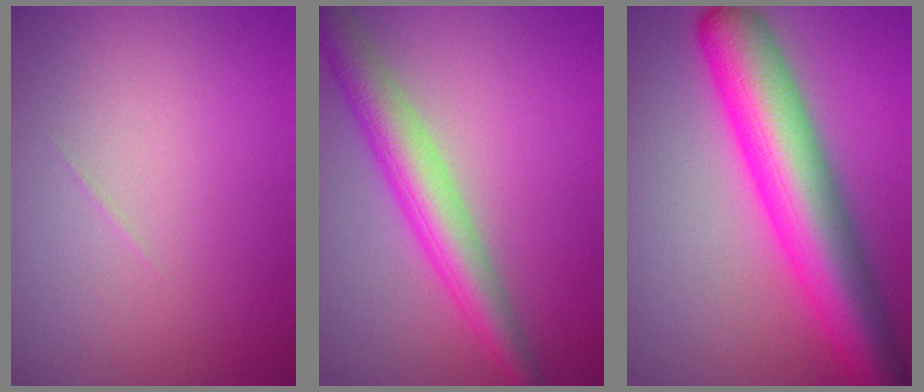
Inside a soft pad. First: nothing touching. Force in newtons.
{"total": 5.5, "press": 5.5, "slide": 0.1}
{"total": 10.3, "press": 10.2, "slide": 0.3}